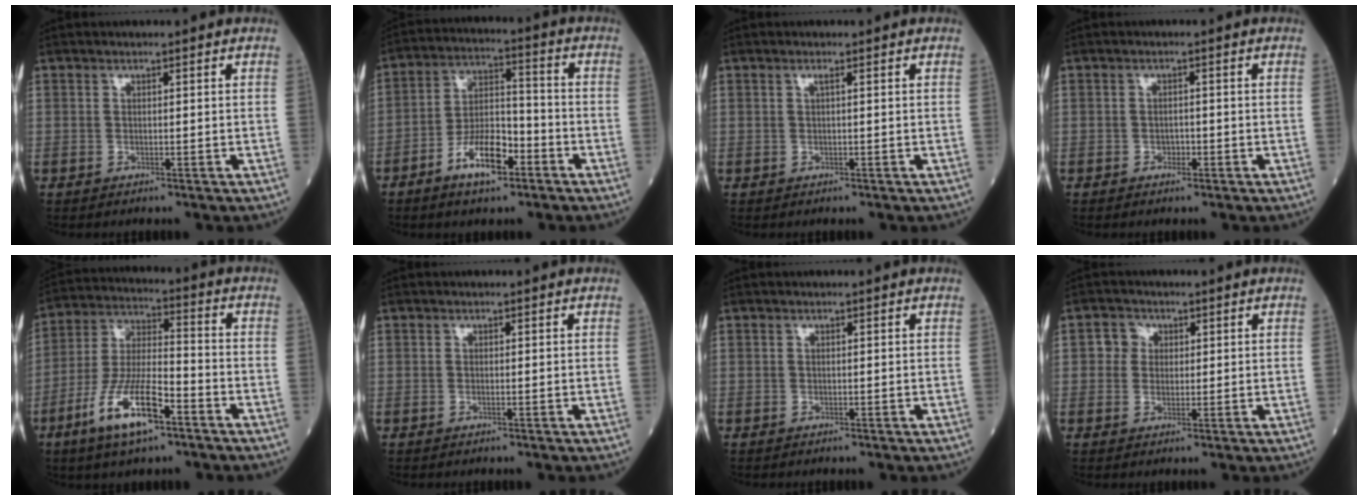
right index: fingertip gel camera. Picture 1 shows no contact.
{"total": 9.6, "force": [-5.2, 3.5, 7.3], "torque": [-0.140, 0.008, -0.094]}
{"total": 0.5, "force": [0.1, -0.1, 0.5], "torque": [-0.011, -0.001, 0.004]}
{"total": 1.3, "force": [-0.6, 0.9, 0.8], "torque": [-0.009, 0.004, -0.009]}
{"total": 12.6, "force": [-6.6, 3.0, 10.4], "torque": [-0.213, -0.007, -0.123]}
{"total": 0.0}
{"total": 0.0}
{"total": 2.7, "force": [0.6, 2.6, 0.7], "torque": [-0.007, 0.006, 0.006]}